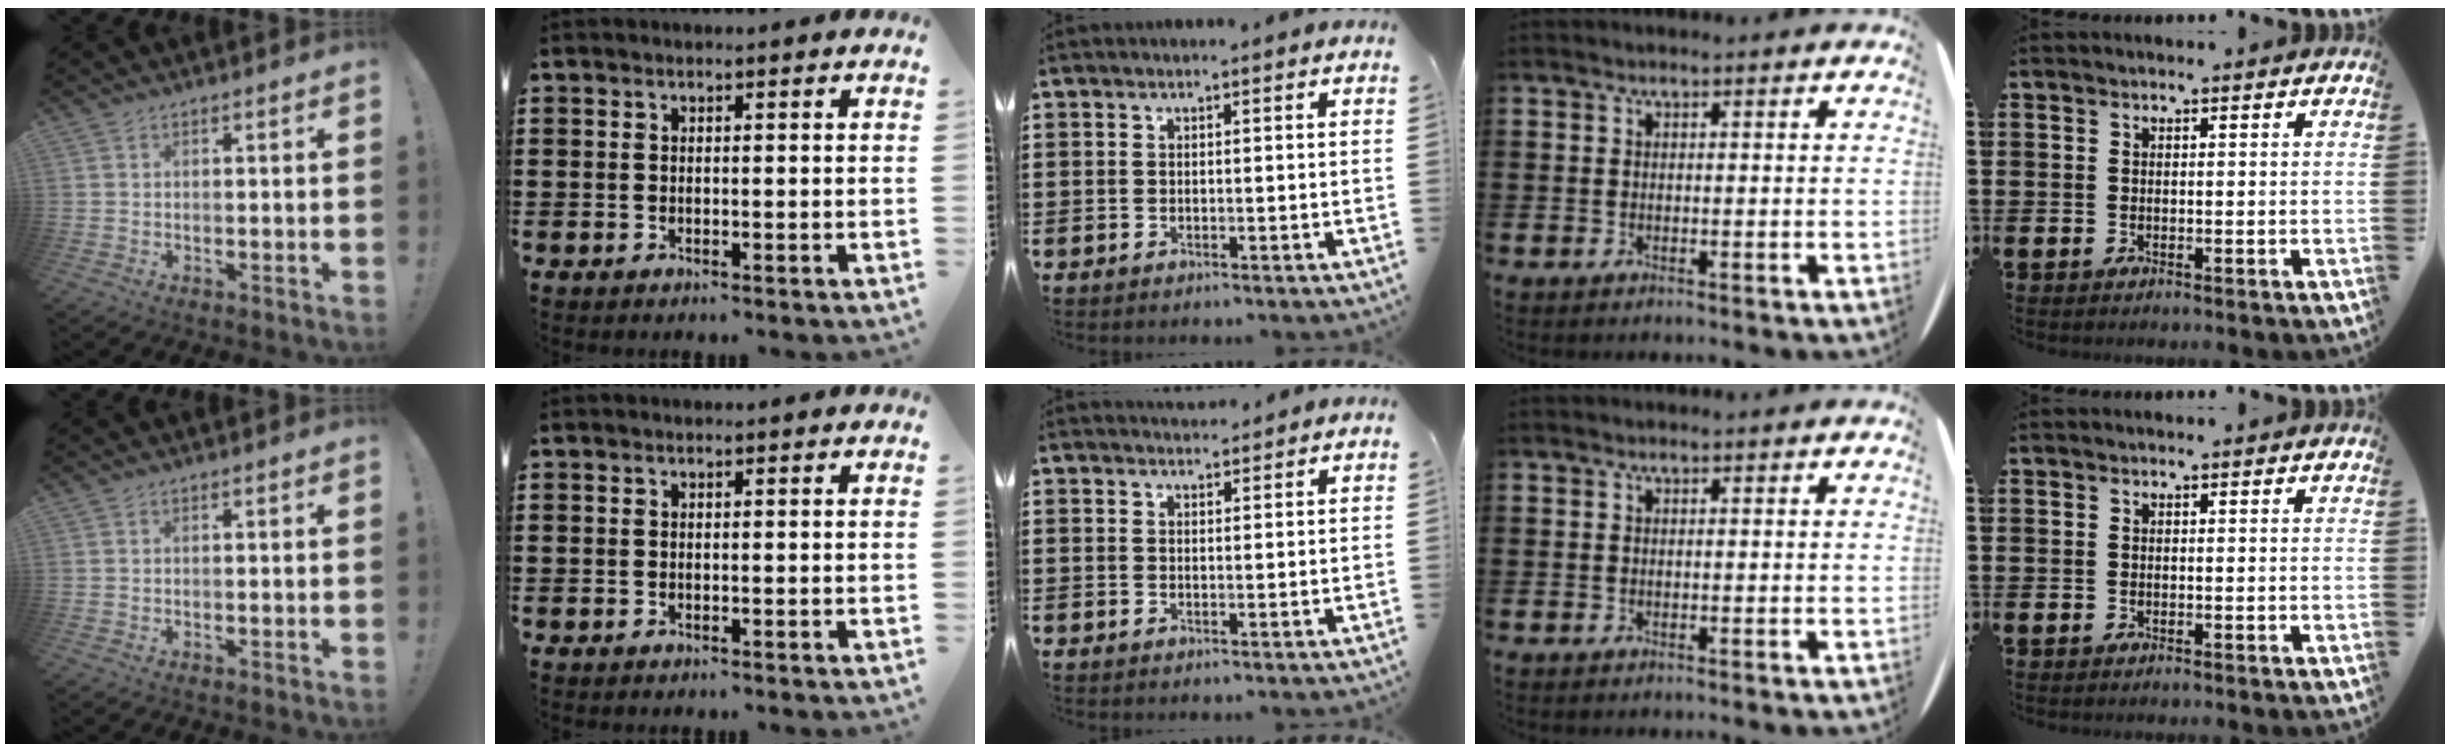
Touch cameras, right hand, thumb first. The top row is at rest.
{"middle": {"total": 1.9, "force": [1.9, 0.3, 0.0], "torque": [-0.004, 0.003, 0.037]}}